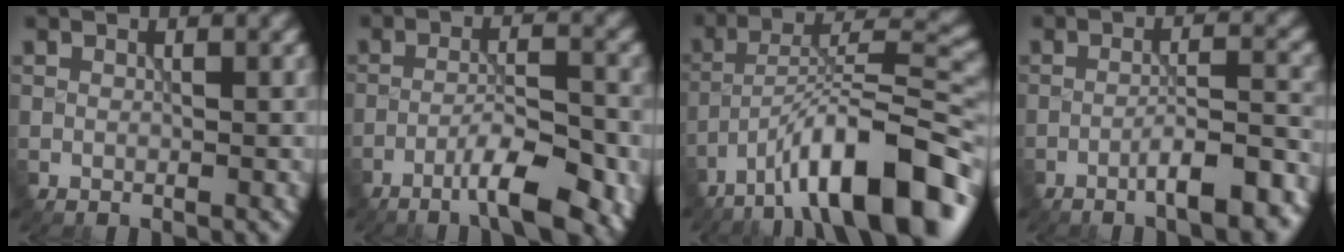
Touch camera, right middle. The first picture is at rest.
{"total": 6.7, "force": [-4.0, 1.3, 5.2], "torque": [-0.087, 0.006, -0.064]}
{"total": 12.9, "force": [-8.2, 3.3, 9.4], "torque": [-0.137, 0.021, -0.141]}
{"total": 6.5, "force": [-3.8, 1.4, 5.1], "torque": [-0.065, 0.012, -0.060]}